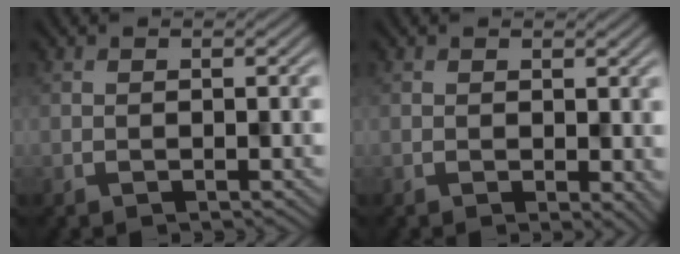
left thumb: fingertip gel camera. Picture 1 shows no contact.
{"total": 1.6, "force": [-0.1, 0.8, 1.3], "torque": [-0.018, -0.006, 0.005]}